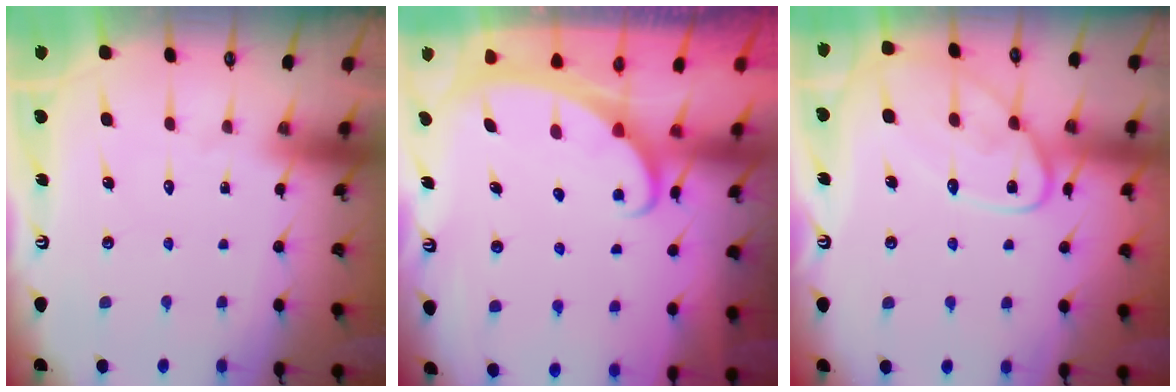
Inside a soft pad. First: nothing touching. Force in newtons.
{"total": 2.1, "press": 2.1, "slide": 0.3}
{"total": 13.5, "press": 13.5, "slide": 1.2}